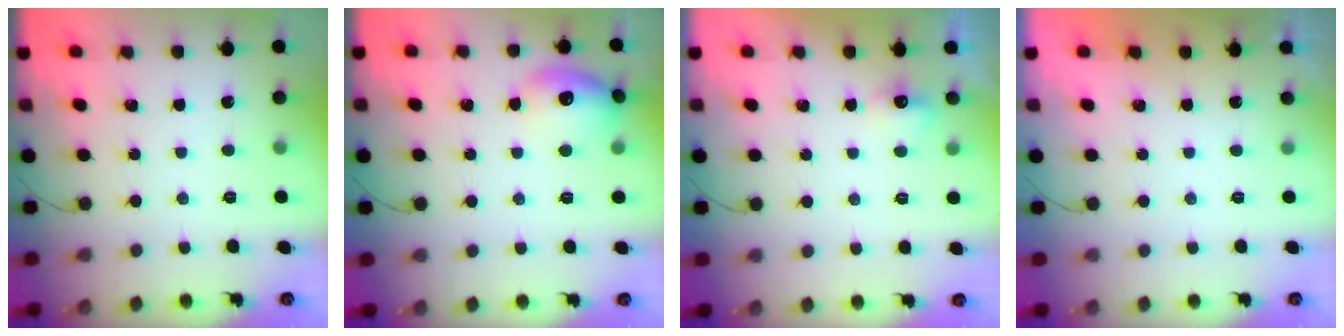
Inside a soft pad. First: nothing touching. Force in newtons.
{"total": 13.5, "press": 13.4, "slide": 0.9}
{"total": 4.8, "press": 4.3, "slide": 2.3}
{"total": 0.6, "press": 0.2, "slide": 0.5}